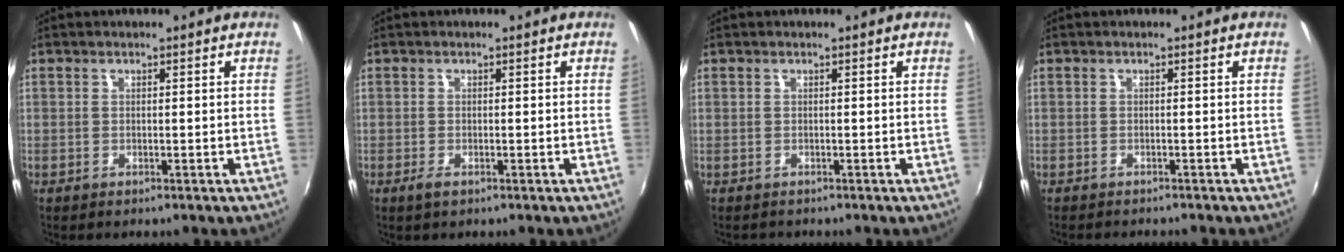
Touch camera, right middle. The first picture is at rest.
{"total": 1.6, "force": [-1.1, 0.6, 1.1], "torque": [-0.024, -0.005, -0.020]}
{"total": 1.2, "force": [-0.9, 0.7, -0.2], "torque": [-0.001, 0.000, -0.015]}
{"total": 3.0, "force": [-2.8, 0.6, 0.9], "torque": [-0.024, -0.014, -0.043]}